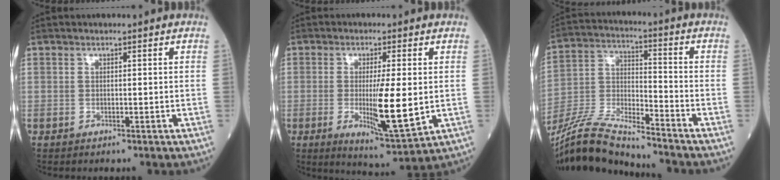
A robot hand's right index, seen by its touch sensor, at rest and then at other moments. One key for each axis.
{"total": 9.9, "fx": -0.8, "fy": 1.1, "fz": 9.8, "tx": -0.166, "ty": -0.025, "tz": -0.010}
{"total": 14.1, "fx": -13.0, "fy": 0.6, "fz": 5.4, "tx": -0.114, "ty": 0.000, "tz": -0.247}